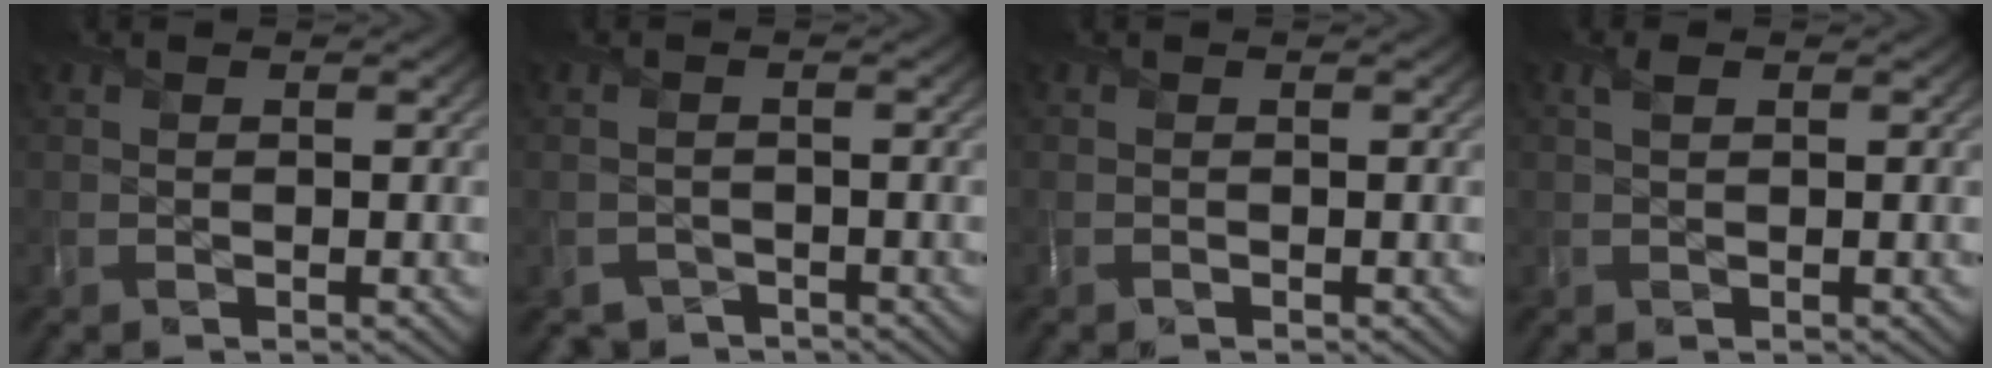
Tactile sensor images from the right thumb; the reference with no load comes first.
{"total": 2.0, "force": [-1.8, 1.0, -0.2], "torque": [0.009, -0.006, -0.034]}
{"total": 0.0}
{"total": 0.9, "force": [0.5, 0.4, 0.7], "torque": [-0.017, 0.001, 0.009]}